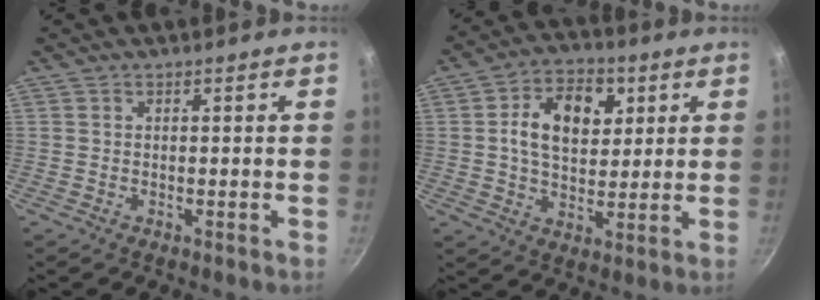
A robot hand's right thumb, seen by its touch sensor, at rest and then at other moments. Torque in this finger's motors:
{"motor_torque": [-0.26, 0.41, 0.72, -0.22, 0.14]}